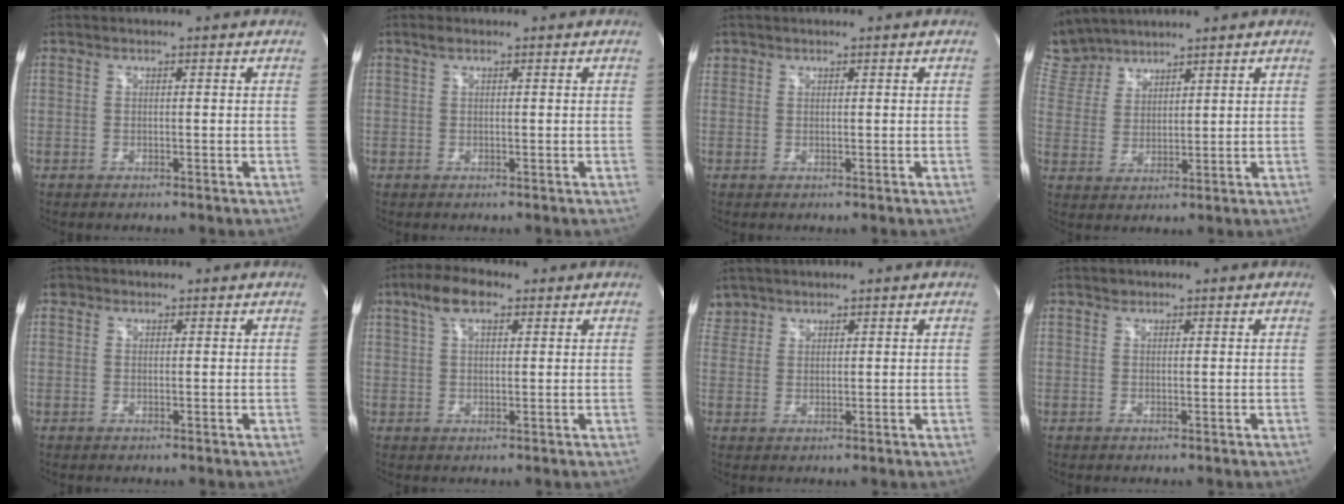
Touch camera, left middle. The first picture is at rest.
{"total": 1.0, "force": [0.6, 0.3, 0.6], "torque": [-0.019, 0.010, 0.012]}
{"total": 1.0, "force": [0.6, 0.7, 0.0], "torque": [0.005, 0.011, 0.012]}
{"total": 7.9, "force": [7.4, 2.8, 0.2], "torque": [-0.017, 0.013, 0.162]}
{"total": 0.9, "force": [0.5, 0.7, 0.0], "torque": [0.002, 0.004, 0.006]}
{"total": 5.6, "force": [3.2, 2.2, 4.0], "torque": [-0.086, 0.020, 0.057]}
{"total": 2.6, "force": [2.2, 1.3, -0.4], "torque": [0.012, 0.011, 0.044]}
{"total": 0.6, "force": [0.5, 0.3, 0.0], "torque": [-0.001, -0.001, 0.006]}